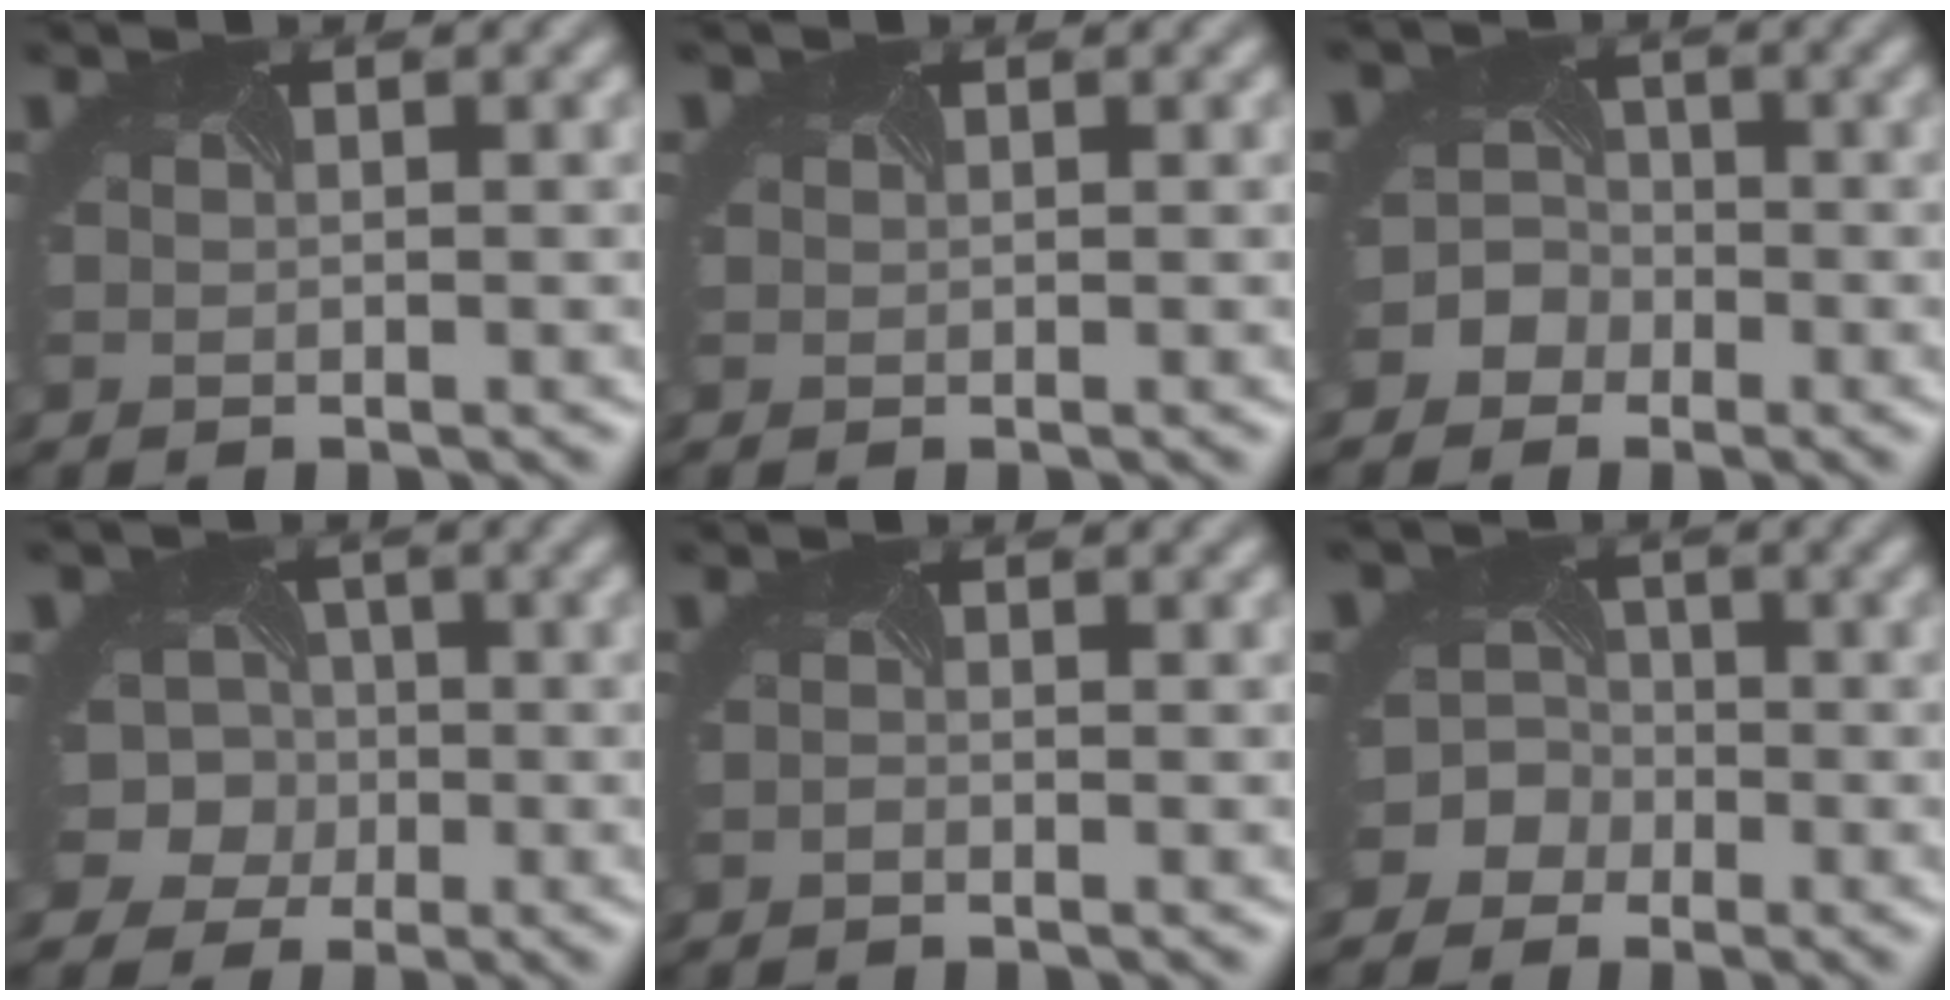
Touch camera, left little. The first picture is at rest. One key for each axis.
{"total": 1.2, "fx": 0.6, "fy": 0.9, "fz": 0.5, "tx": -0.002, "ty": 0.013, "tz": -0.005}
{"total": 4.8, "fx": -1.9, "fy": 4.4, "fz": 0.5, "tx": 0.003, "ty": 0.017, "tz": -0.059}
{"total": 9.2, "fx": -0.2, "fy": 8.6, "fz": 3.2, "tx": -0.073, "ty": 0.023, "tz": -0.055}
{"total": 0.6, "fx": -0.3, "fy": -0.2, "fz": -0.4, "tx": -0.004, "ty": -0.002, "tz": -0.009}
{"total": 6.5, "fx": -2.3, "fy": 6.0, "fz": 1.2, "tx": -0.025, "ty": 0.013, "tz": -0.073}